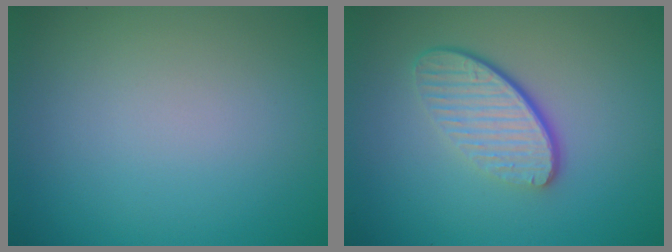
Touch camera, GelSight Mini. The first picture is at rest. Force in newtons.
{"total": 4.6, "press": 3.1, "slide": 3.4}